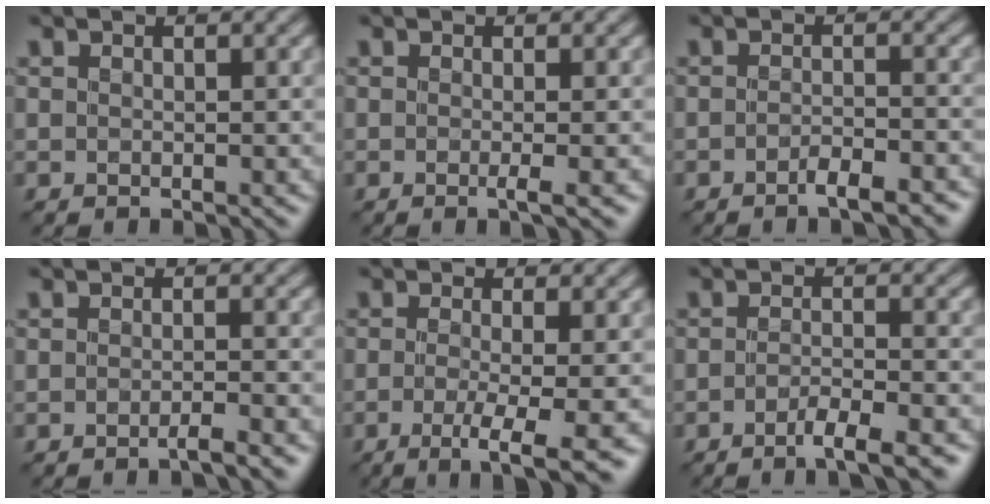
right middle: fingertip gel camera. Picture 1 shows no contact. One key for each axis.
{"total": 1.6, "fx": -0.3, "fy": 0.3, "fz": 1.5, "tx": -0.019, "ty": -0.003, "tz": -0.010}
{"total": 2.7, "fx": -1.9, "fy": 0.6, "fz": 1.8, "tx": -0.033, "ty": 0.002, "tz": -0.034}
{"total": 1.8, "fx": -1.3, "fy": 0.1, "fz": 1.3, "tx": -0.014, "ty": 0.000, "tz": -0.030}
{"total": 5.1, "fx": -2.0, "fy": 1.1, "fz": 4.6, "tx": -0.067, "ty": -0.010, "tz": -0.033}
{"total": 3.5, "fx": -2.3, "fy": 0.6, "fz": 2.6, "tx": -0.041, "ty": 0.002, "tz": -0.043}